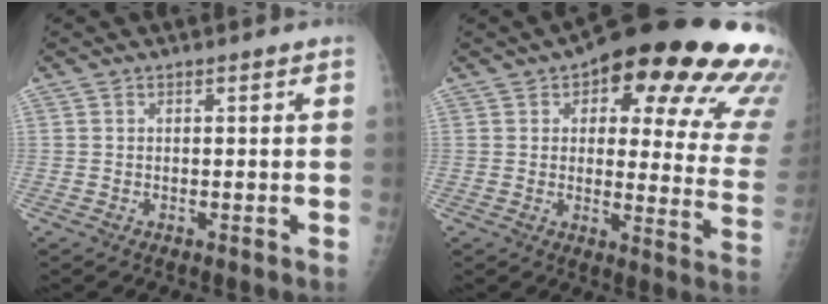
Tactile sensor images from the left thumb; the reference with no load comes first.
{"total": 26.0, "force": [14.8, 9.4, 19.2], "torque": [-0.179, -0.043, 0.172]}